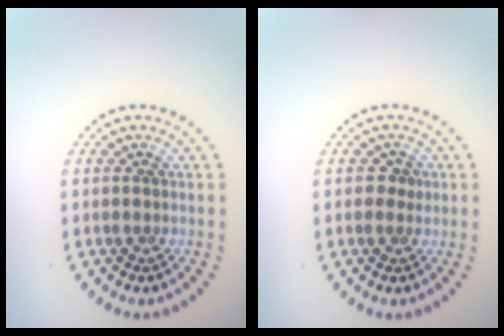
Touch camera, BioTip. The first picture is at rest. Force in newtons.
{"total": 1.3, "press": 1.3, "slide": 0.4}